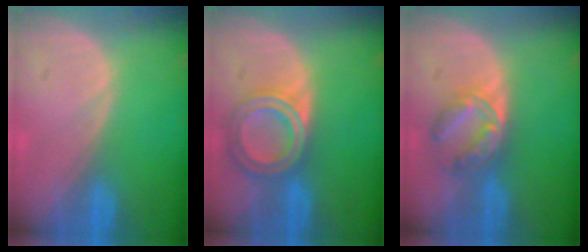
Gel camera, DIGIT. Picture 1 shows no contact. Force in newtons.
{"total": 6.7, "press": 6.0, "slide": 3.2}
{"total": 6.0, "press": 5.6, "slide": 2.2}